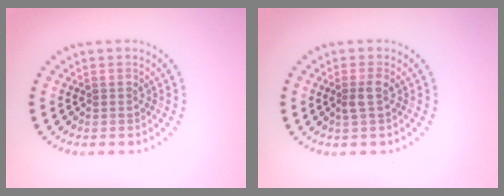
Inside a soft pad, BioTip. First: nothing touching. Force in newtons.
{"total": 1.5, "press": 1.2, "slide": 0.9}